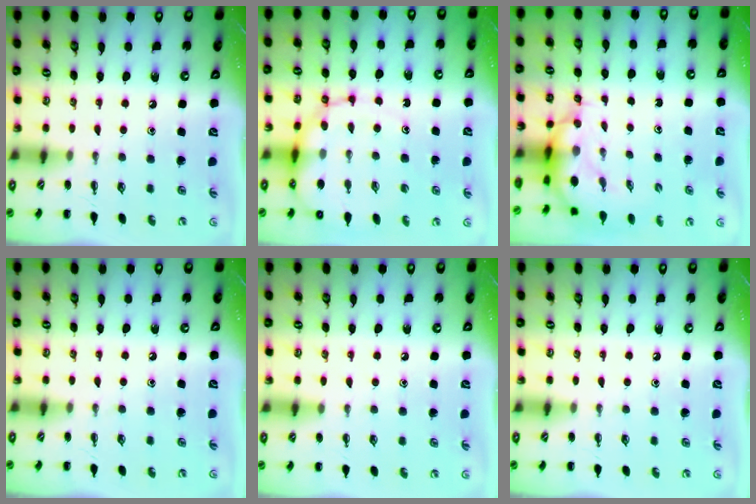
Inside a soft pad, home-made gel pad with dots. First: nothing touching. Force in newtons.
{"total": 13.8, "press": 13.3, "slide": 3.9}
{"total": 5.9, "press": 5.8, "slide": 1.1}
{"total": 0.0}
{"total": 7.5, "press": 7.1, "slide": 2.3}
{"total": 3.6, "press": 3.4, "slide": 1.3}